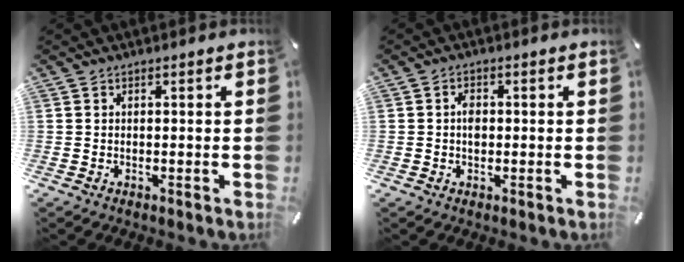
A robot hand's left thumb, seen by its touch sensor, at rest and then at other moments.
{"total": 2.5, "force": [0.0, 1.8, 1.8], "torque": [-0.028, 0.001, -0.004]}